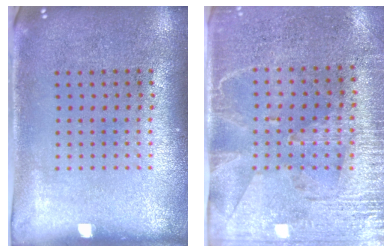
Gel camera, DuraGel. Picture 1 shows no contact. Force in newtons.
{"total": 2.9, "press": 2.6, "slide": 1.4}